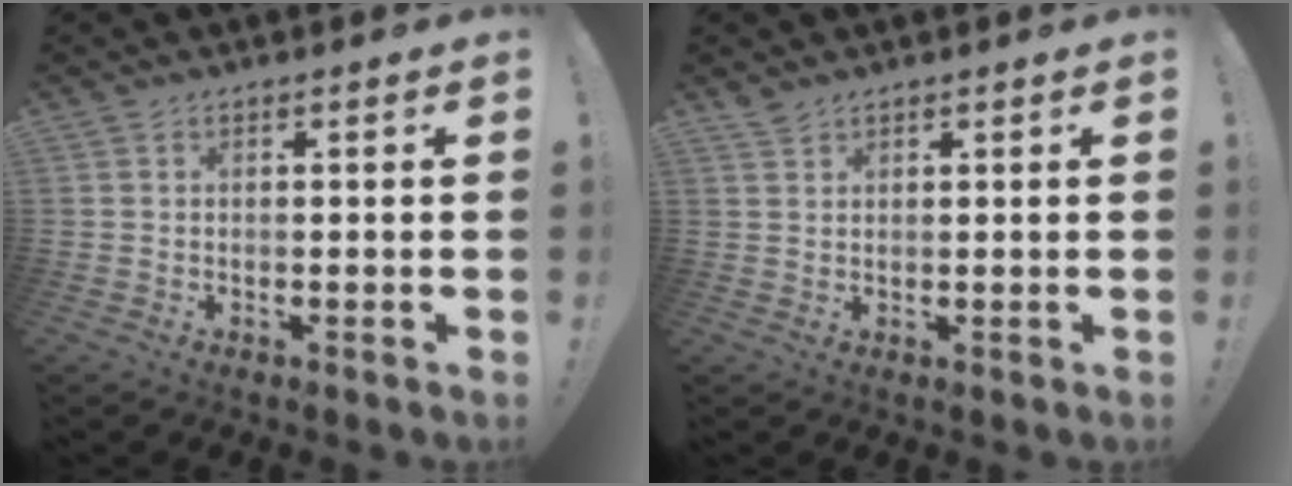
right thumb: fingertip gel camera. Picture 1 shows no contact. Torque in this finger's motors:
{"motor_torque": [-0.32, 0.40, -0.02, 0.39, 0.00]}